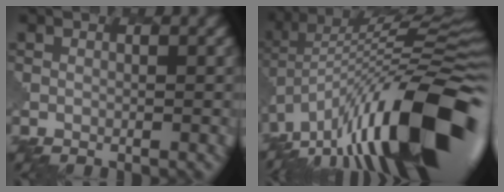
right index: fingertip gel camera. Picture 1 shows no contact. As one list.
[{"total": 15.2, "force": [-7.0, 4.6, 12.7], "torque": [-0.200, 0.041, -0.142]}]